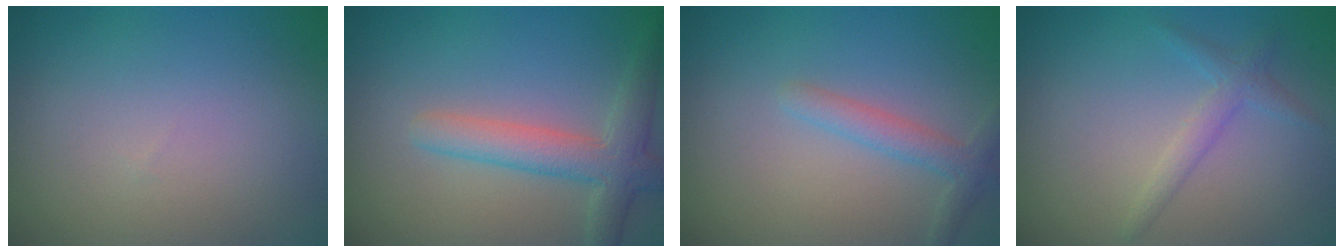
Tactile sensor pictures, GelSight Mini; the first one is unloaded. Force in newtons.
{"total": 4.0, "press": 4.0, "slide": 0.1}
{"total": 2.2, "press": 2.2, "slide": 0.1}
{"total": 1.8, "press": 1.8, "slide": 0.0}